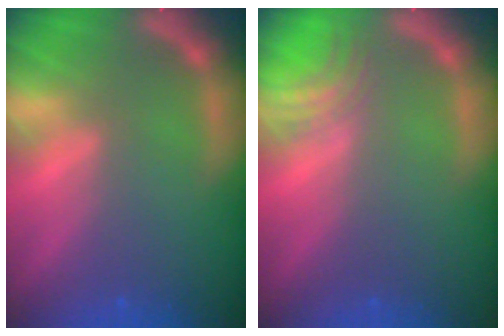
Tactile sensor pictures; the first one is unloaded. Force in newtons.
{"total": 3.0}